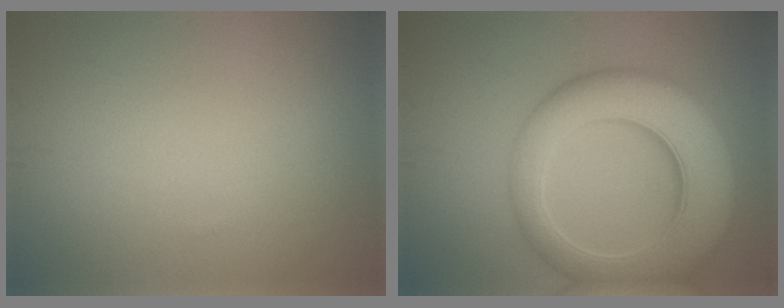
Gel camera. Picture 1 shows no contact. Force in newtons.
{"total": 10.3, "press": 10.3, "slide": 0.7}